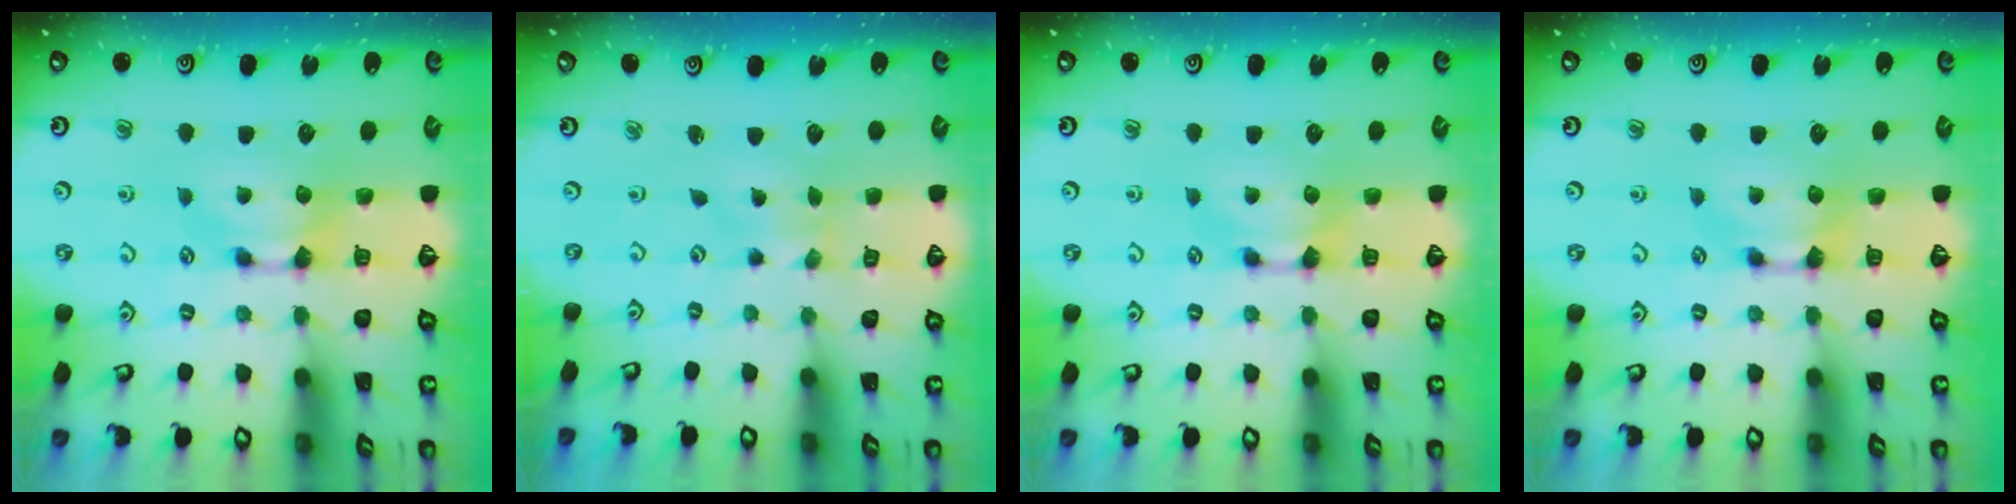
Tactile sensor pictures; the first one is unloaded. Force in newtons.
{"total": 3.8, "press": 3.7, "slide": 0.8}
{"total": 0.0}
{"total": 0.0}